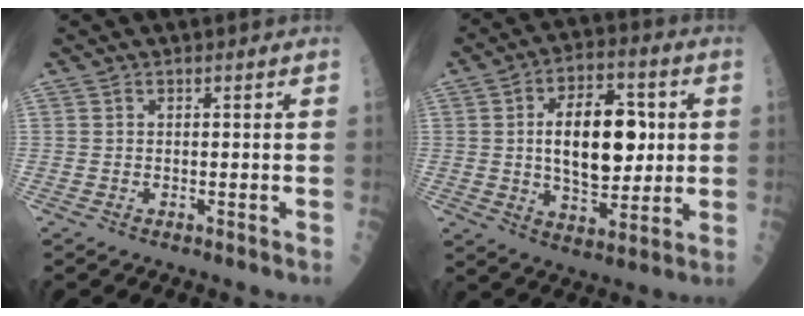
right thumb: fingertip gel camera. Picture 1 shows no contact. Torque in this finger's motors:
{"motor_torque": [1.82, 2.14, 0.71, -0.49, 0.40]}